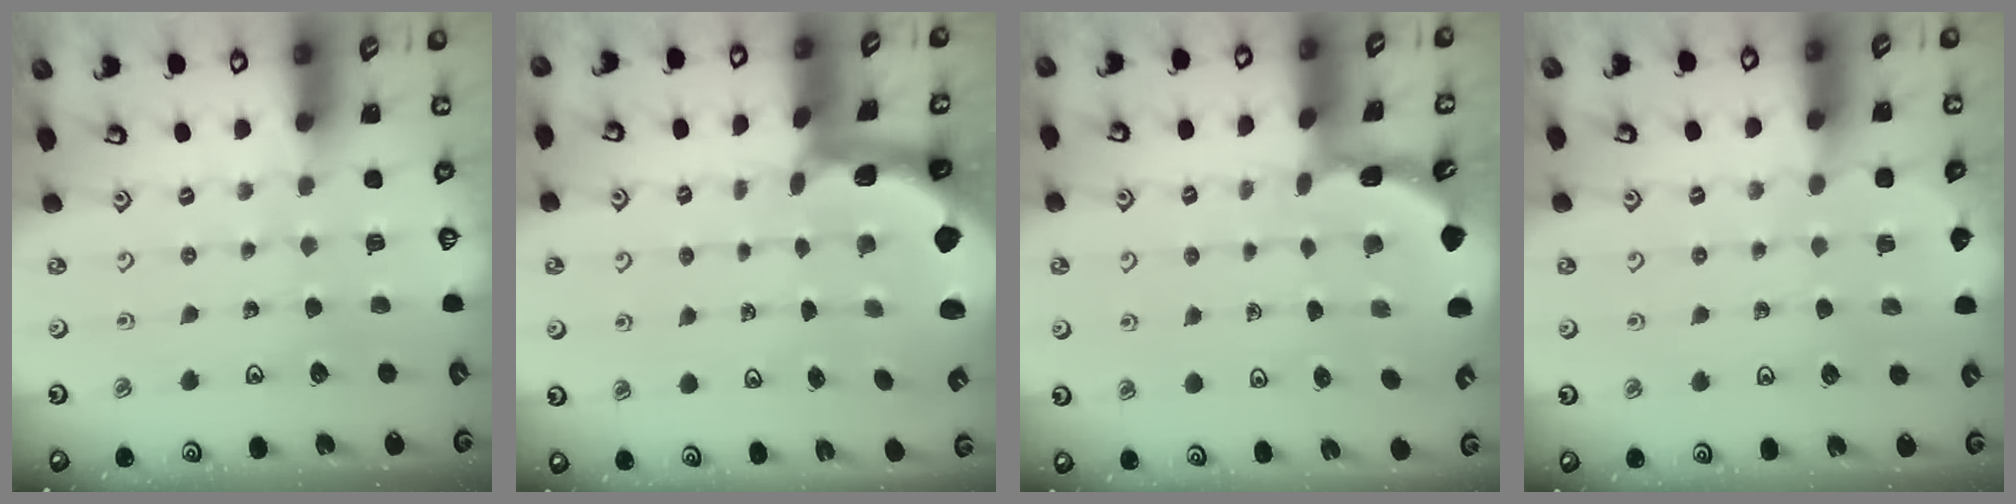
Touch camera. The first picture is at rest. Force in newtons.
{"total": 1.6, "press": 1.5, "slide": 0.4}
{"total": 1.6, "press": 1.6, "slide": 0.1}
{"total": 3.9, "press": 3.9, "slide": 0.4}